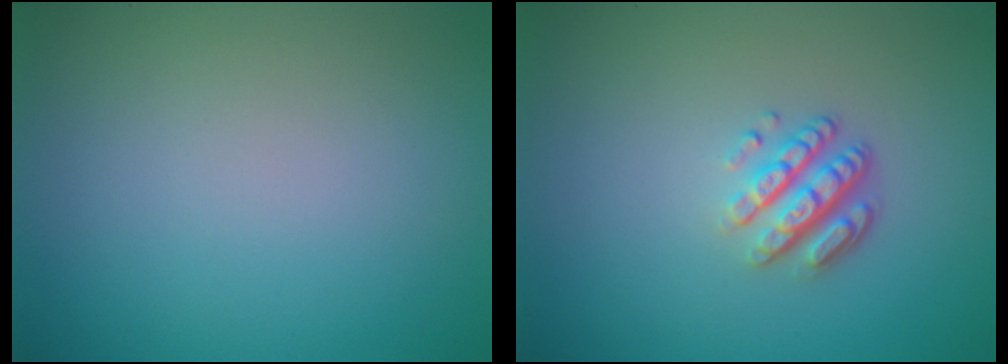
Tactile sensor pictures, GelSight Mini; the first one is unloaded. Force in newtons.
{"total": 3.6, "press": 2.6, "slide": 2.5}